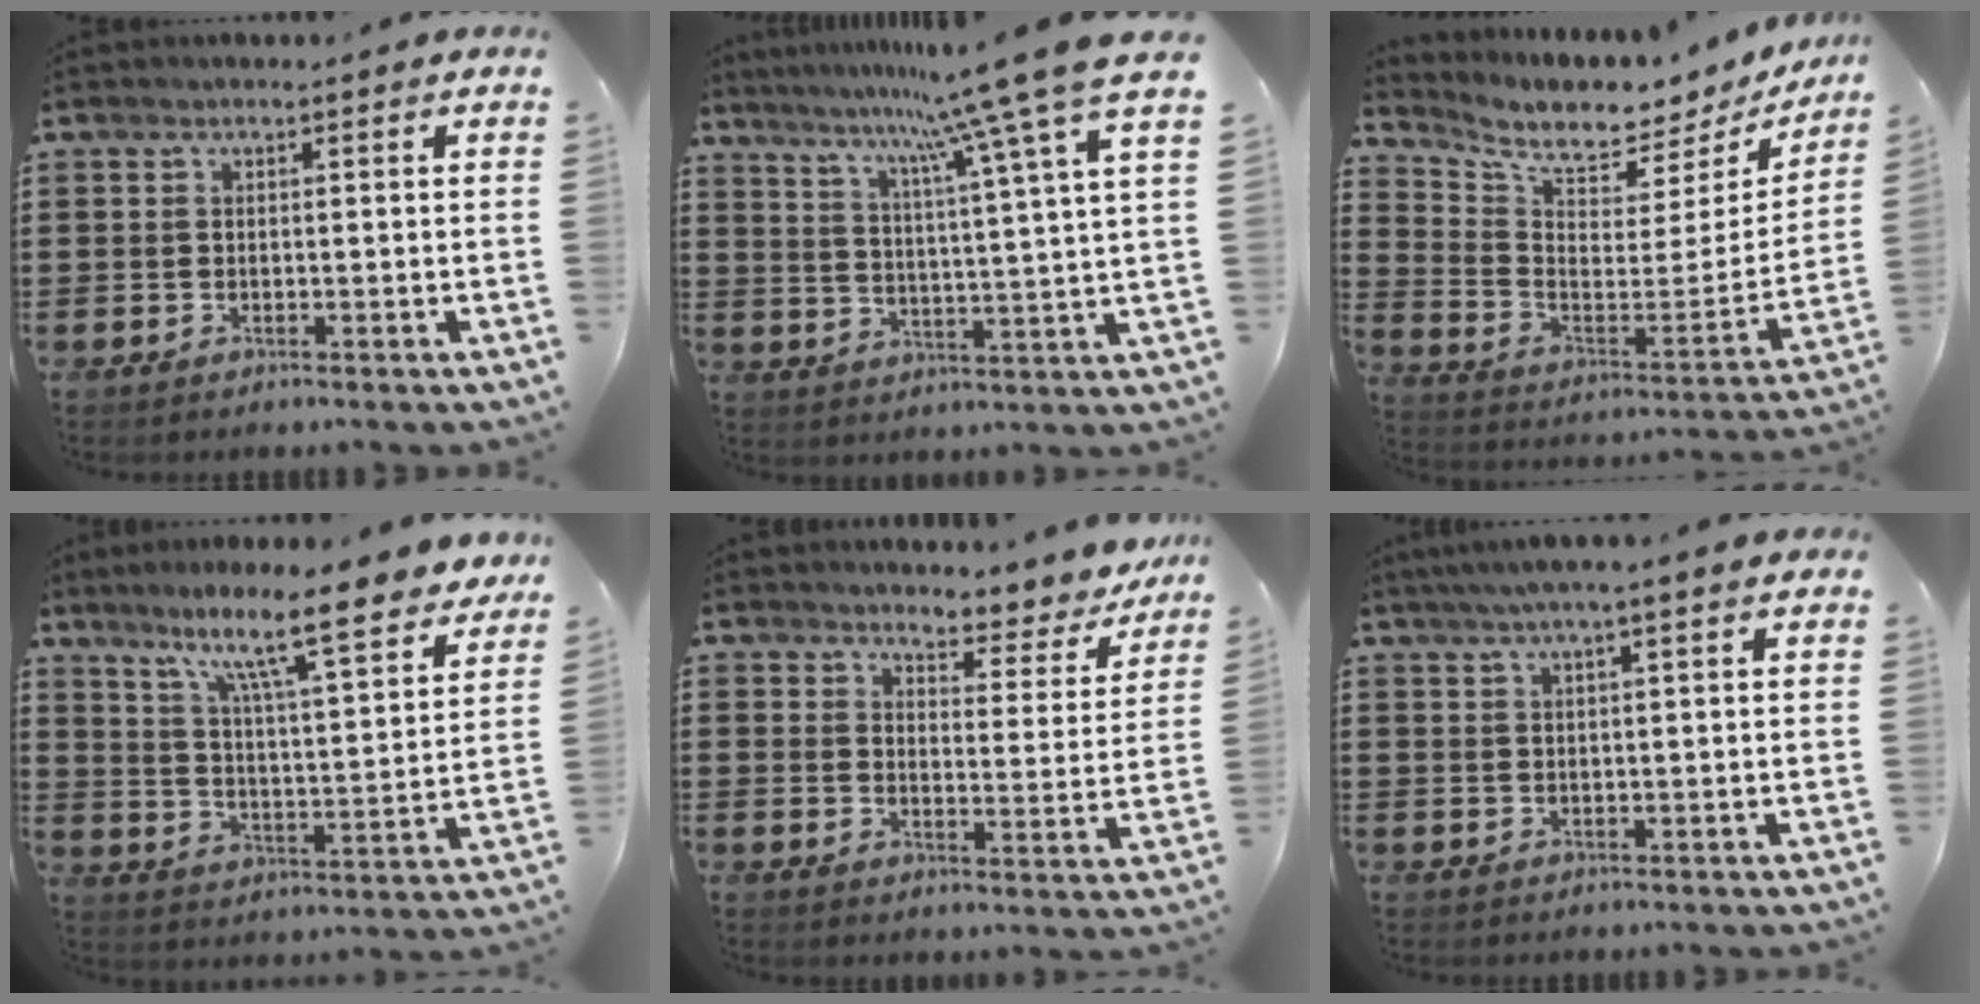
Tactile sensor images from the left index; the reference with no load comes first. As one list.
[{"total": 10.9, "force": [9.3, -1.6, 5.4], "torque": [-0.128, -0.063, 0.147]}, {"total": 6.4, "force": [5.9, 1.0, 2.2], "torque": [-0.070, -0.064, 0.096]}, {"total": 11.2, "force": [8.9, 1.0, 6.8], "torque": [-0.139, -0.061, 0.141]}, {"total": 4.6, "force": [4.5, 0.4, 0.8], "torque": [-0.025, -0.039, 0.073]}, {"total": 3.5, "force": [2.6, -0.1, 2.4], "torque": [-0.054, 0.004, 0.046]}]